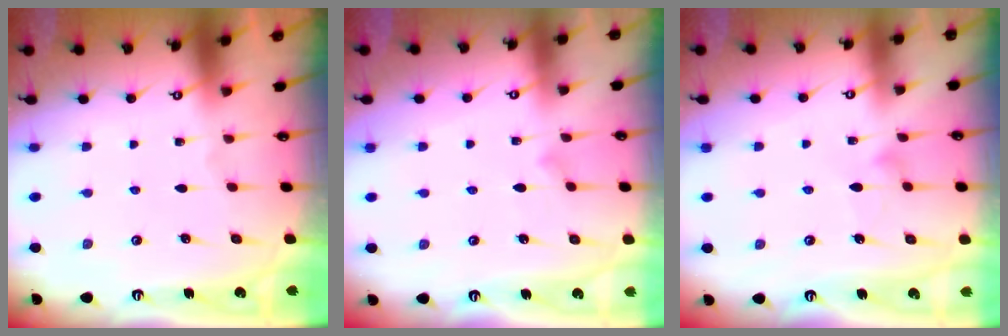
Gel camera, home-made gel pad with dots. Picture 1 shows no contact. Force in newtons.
{"total": 6.8, "press": 6.8, "slide": 0.4}
{"total": 5.7, "press": 5.7, "slide": 0.3}